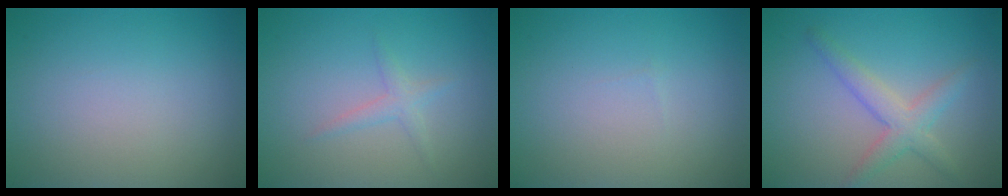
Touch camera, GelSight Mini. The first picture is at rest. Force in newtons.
{"total": 1.3, "press": 1.3, "slide": 0.0}
{"total": 0.0}
{"total": 3.0, "press": 3.0, "slide": 0.1}